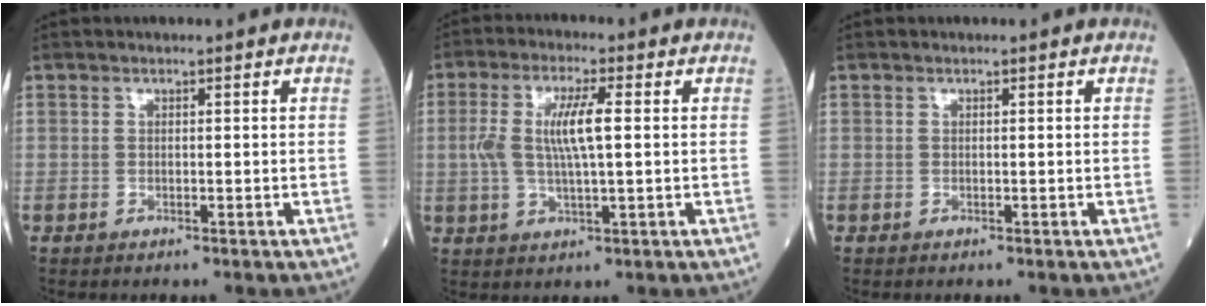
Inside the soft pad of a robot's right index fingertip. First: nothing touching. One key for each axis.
{"total": 7.5, "fx": 0.7, "fy": 1.3, "fz": 7.3, "tx": -0.157, "ty": 0.008, "tz": 0.014}
{"total": 0.0}